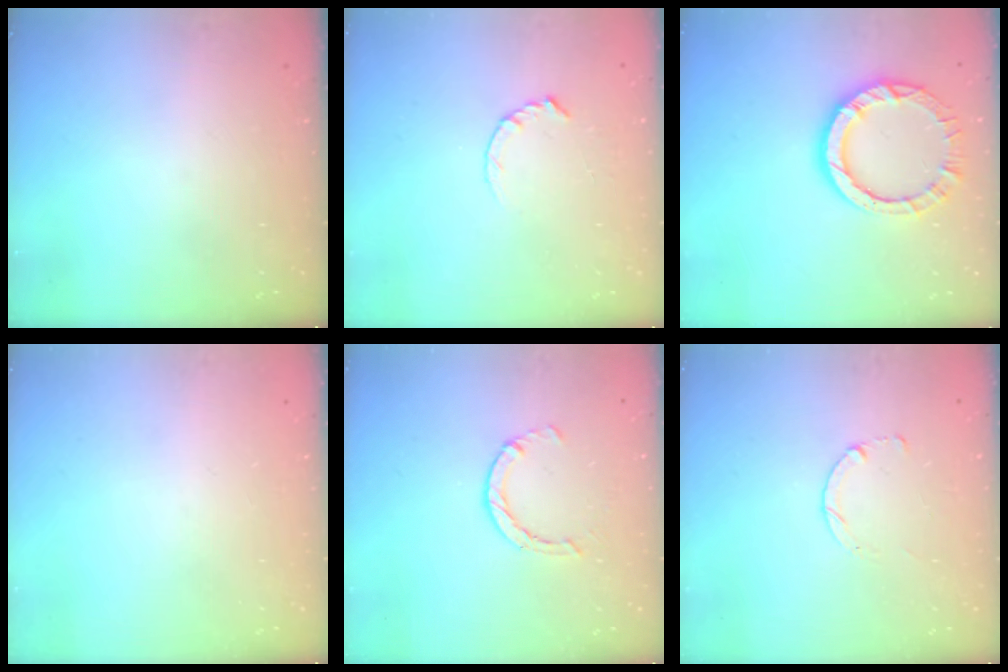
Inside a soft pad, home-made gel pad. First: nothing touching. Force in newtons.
{"total": 2.8, "press": 2.8, "slide": 0.4}
{"total": 9.6, "press": 9.6, "slide": 0.5}
{"total": 0.0}
{"total": 2.9, "press": 2.8, "slide": 0.4}
{"total": 0.0}